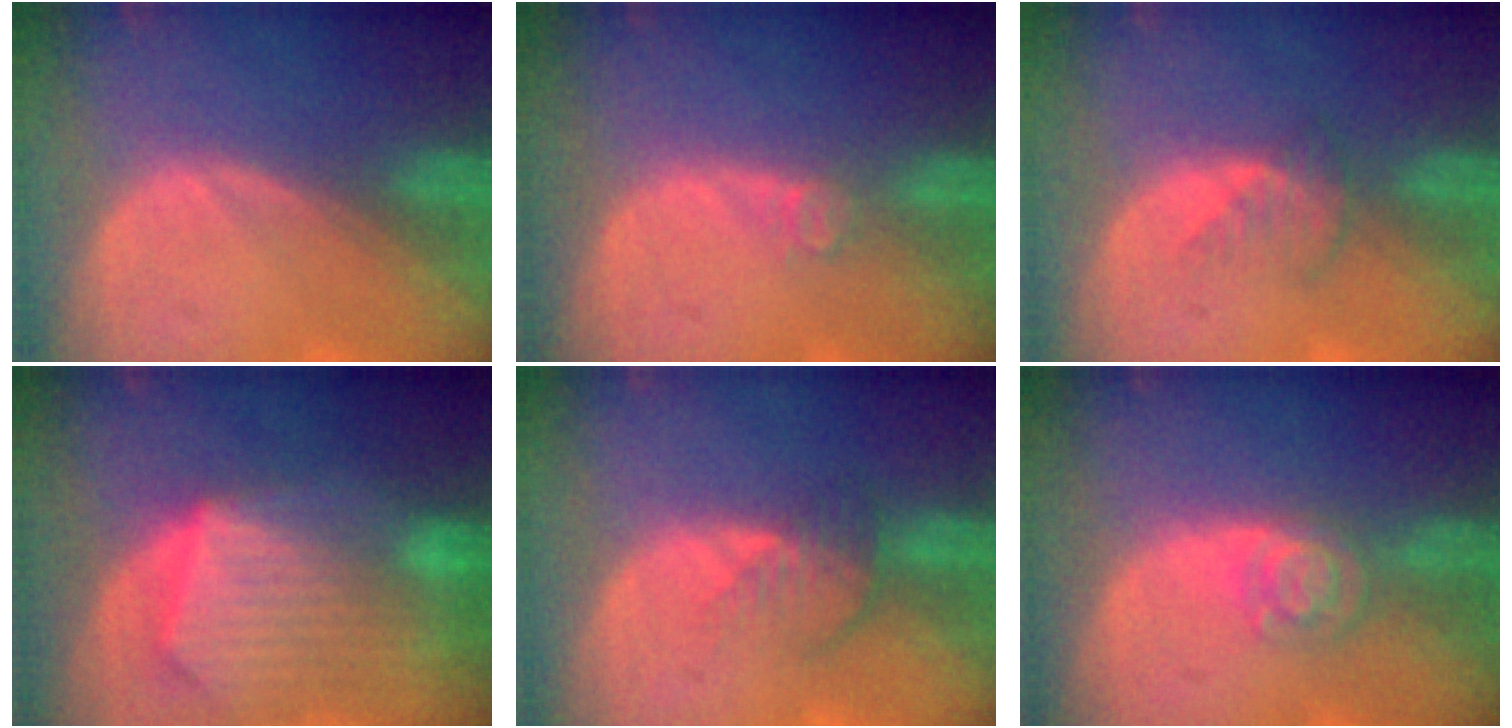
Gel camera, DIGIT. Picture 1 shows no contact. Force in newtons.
{"total": 2.0, "press": 1.6, "slide": 1.1}
{"total": 2.5, "press": 2.5, "slide": 0.3}
{"total": 10.9, "press": 9.5, "slide": 5.2}
{"total": 4.0, "press": 3.4, "slide": 2.1}
{"total": 4.7, "press": 4.1, "slide": 2.3}